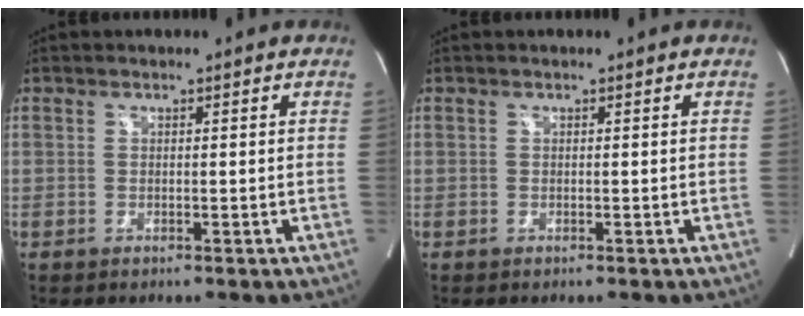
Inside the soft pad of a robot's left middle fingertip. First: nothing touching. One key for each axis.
{"total": 0.0}